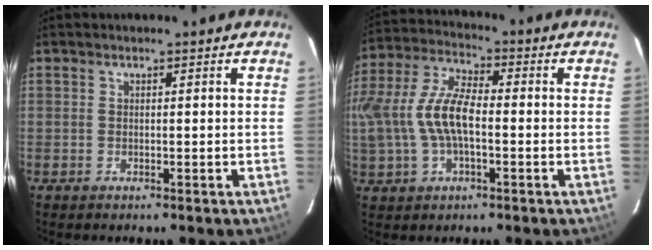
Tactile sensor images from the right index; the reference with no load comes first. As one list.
[{"total": 14.2, "force": [-1.3, 6.9, 12.4], "torque": [-0.264, 0.011, -0.023]}]